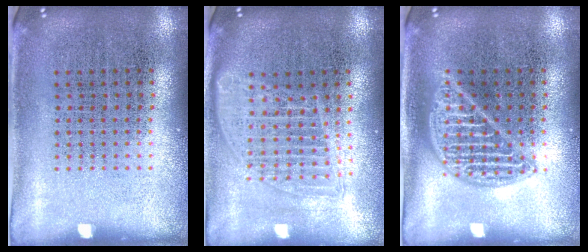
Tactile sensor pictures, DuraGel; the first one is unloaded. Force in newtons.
{"total": 1.6, "press": 1.4, "slide": 0.8}
{"total": 2.1, "press": 2.1, "slide": 0.3}